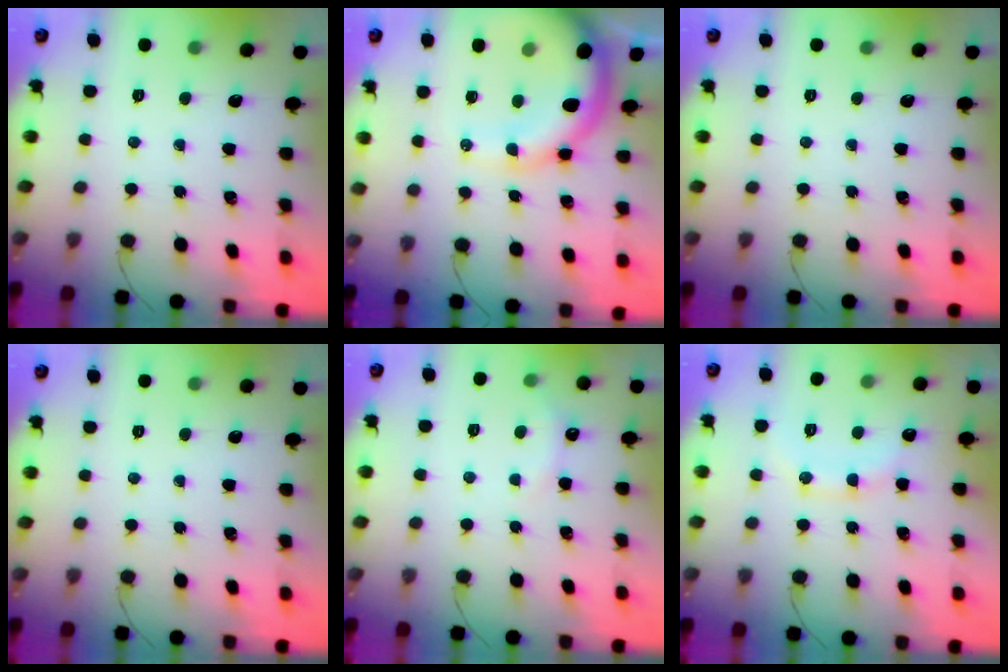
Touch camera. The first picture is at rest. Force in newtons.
{"total": 15.0, "press": 14.6, "slide": 3.1}
{"total": 0.0}
{"total": 0.0}
{"total": 4.4, "press": 4.4, "slide": 0.7}
{"total": 11.1, "press": 11.1, "slide": 1.0}